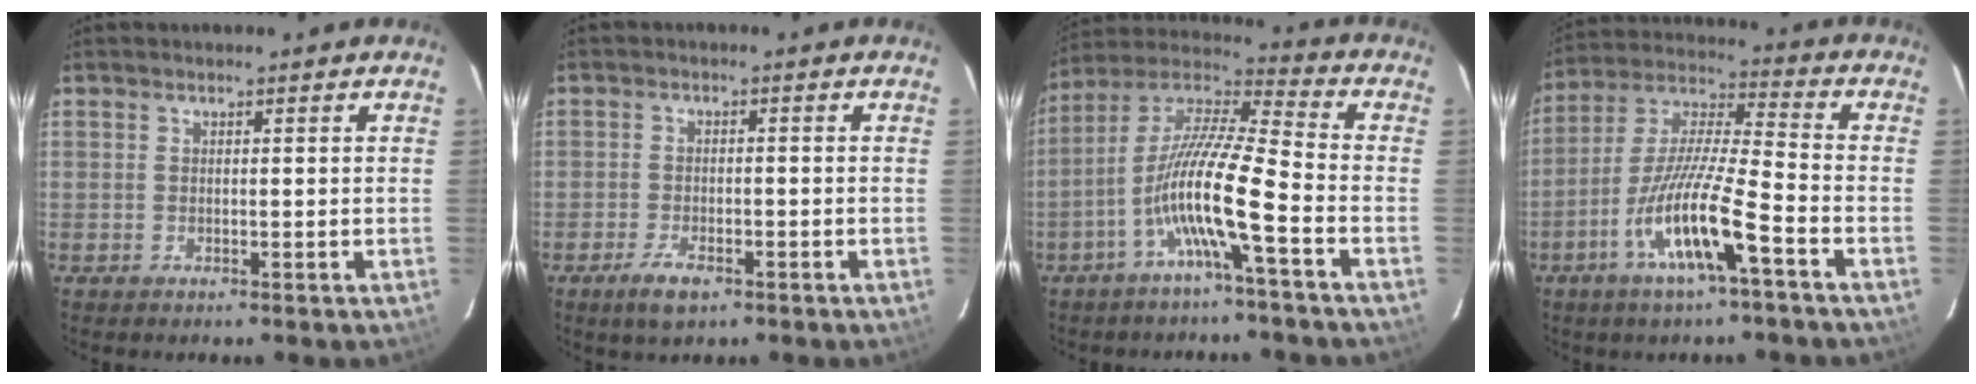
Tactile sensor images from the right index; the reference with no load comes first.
{"total": 4.6, "force": [-2.9, 2.0, 3.0], "torque": [-0.072, -0.007, -0.052]}
{"total": 13.3, "force": [-5.6, 0.5, 12.1], "torque": [-0.229, 0.001, -0.113]}
{"total": 13.9, "force": [-6.7, 1.1, 12.2], "torque": [-0.244, -0.009, -0.132]}